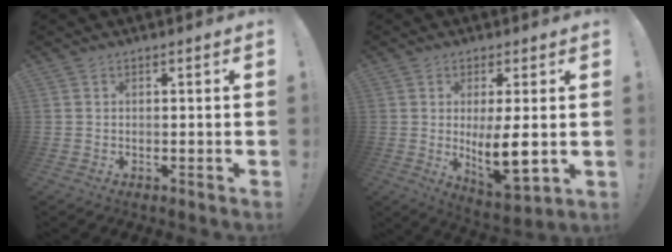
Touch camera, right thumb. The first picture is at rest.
{"total": 11.5, "force": [0.2, 4.1, 10.8], "torque": [-0.176, -0.018, 0.006]}